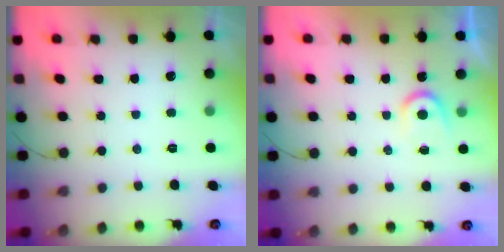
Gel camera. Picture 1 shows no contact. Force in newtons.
{"total": 3.7, "press": 3.7, "slide": 0.5}